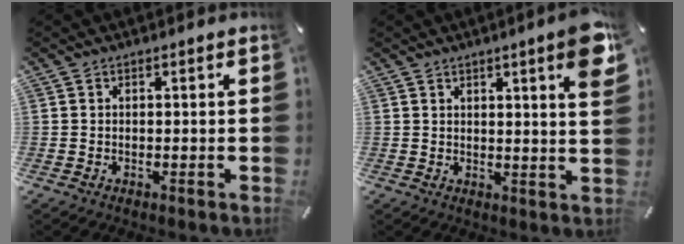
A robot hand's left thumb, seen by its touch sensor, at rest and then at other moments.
{"total": 7.3, "force": [3.7, 1.0, 6.2], "torque": [-0.083, -0.023, 0.055]}